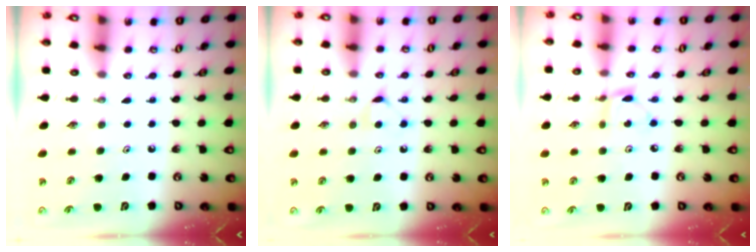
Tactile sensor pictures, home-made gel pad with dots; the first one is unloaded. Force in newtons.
{"total": 5.2, "press": 5.2, "slide": 0.4}
{"total": 2.9, "press": 2.9, "slide": 0.2}